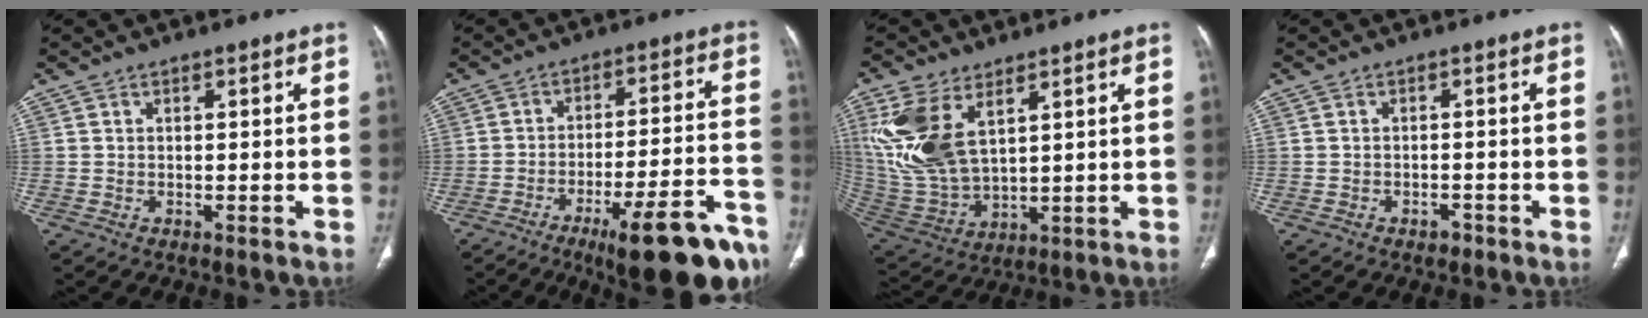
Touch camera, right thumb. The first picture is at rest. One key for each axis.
{"total": 18.6, "fx": -11.9, "fy": 4.0, "fz": 13.6, "tx": -0.146, "ty": 0.072, "tz": -0.172}
{"total": 16.0, "fx": 6.6, "fy": 8.4, "fz": 11.8, "tx": -0.251, "ty": -0.021, "tz": 0.151}
{"total": 1.6, "fx": -1.1, "fy": 1.0, "fz": 0.6, "tx": -0.009, "ty": 0.006, "tz": -0.014}